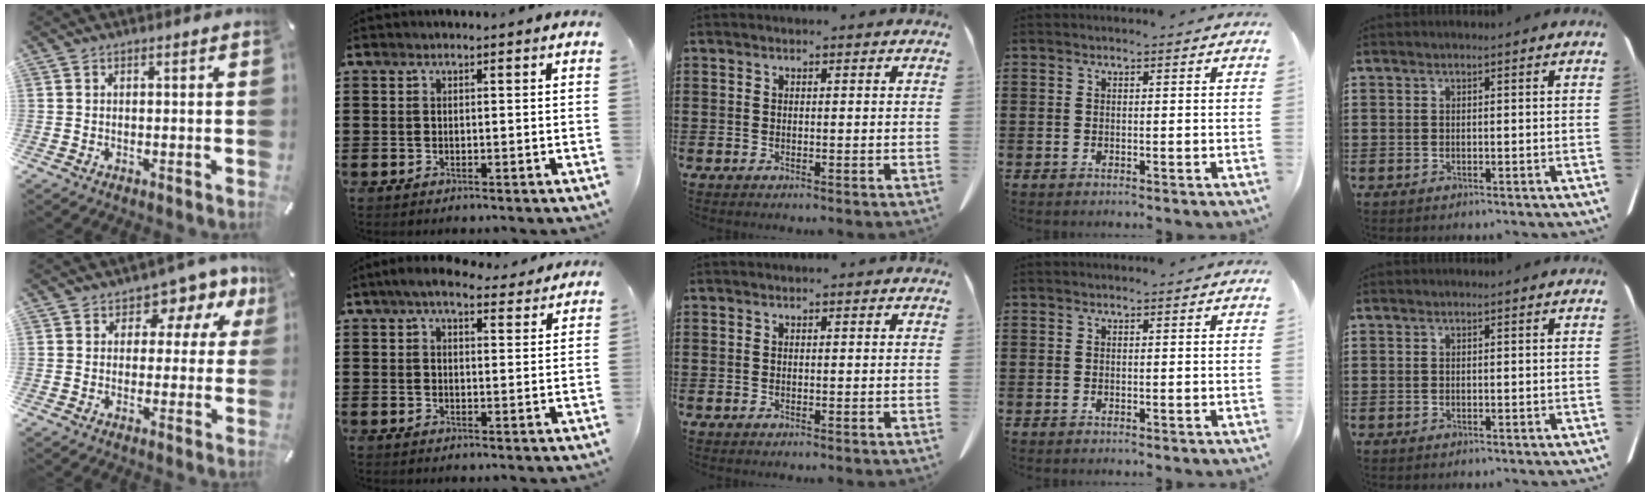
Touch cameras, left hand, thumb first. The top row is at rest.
{"thumb": {"total": 8.0, "force": [3.7, 5.5, 4.5], "torque": [-0.058, -0.026, 0.060]}, "index": {"total": 5.4, "force": [4.5, 1.3, 2.8], "torque": [-0.065, -0.006, 0.081]}}